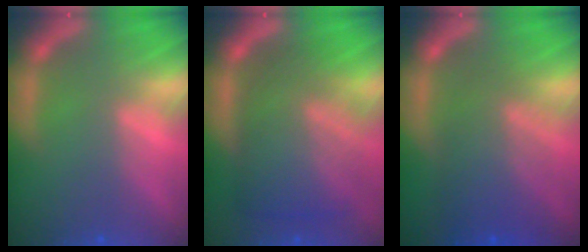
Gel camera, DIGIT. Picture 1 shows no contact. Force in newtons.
{"total": 9.1}
{"total": 7.0}